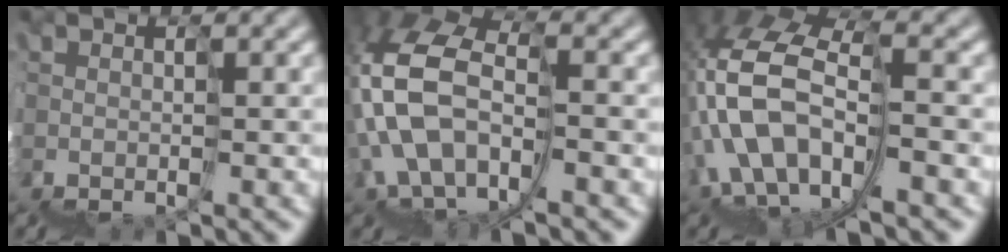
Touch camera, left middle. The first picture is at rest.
{"total": 8.0, "force": [-0.1, 5.2, 6.0], "torque": [-0.161, 0.036, -0.007]}
{"total": 8.2, "force": [-0.3, 4.6, 6.8], "torque": [-0.155, 0.045, -0.017]}